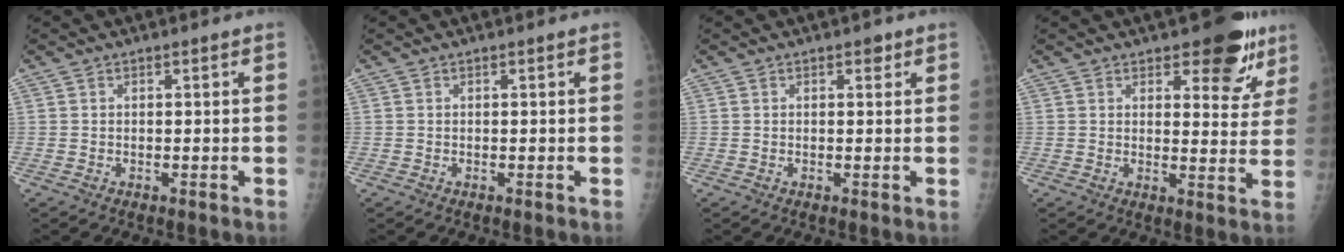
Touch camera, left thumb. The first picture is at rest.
{"total": 0.0}
{"total": 1.2, "force": [0.7, 0.7, 0.7], "torque": [0.001, -0.001, 0.006]}
{"total": 10.1, "force": [6.5, 4.6, 6.2], "torque": [-0.031, -0.035, 0.084]}